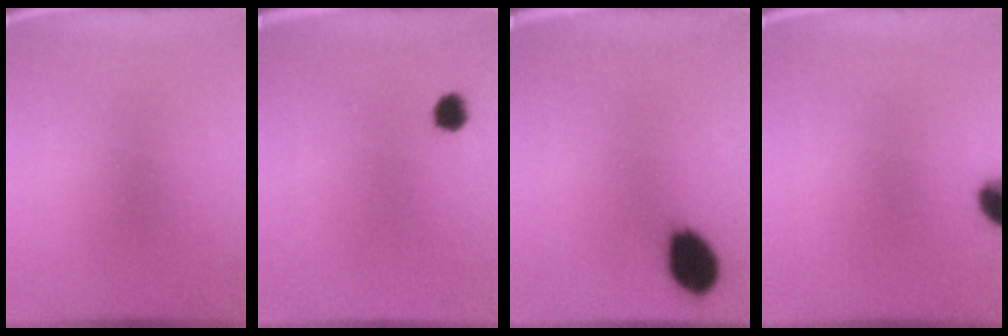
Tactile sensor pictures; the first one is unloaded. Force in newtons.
{"total": 2.7}
{"total": 9.8}
{"total": 7.0}